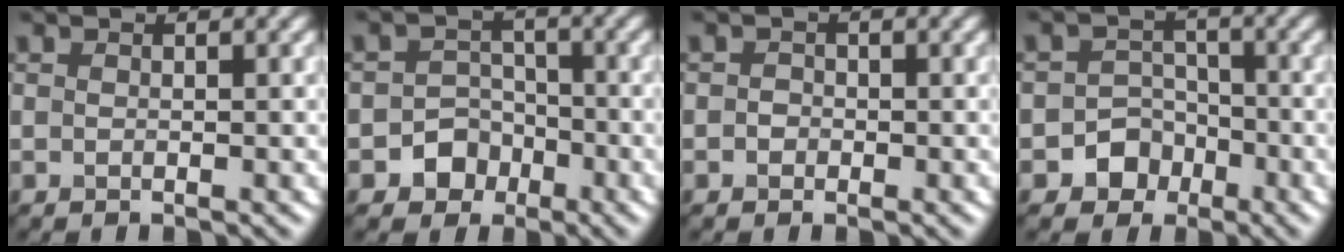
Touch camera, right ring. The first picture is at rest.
{"total": 3.5, "force": [-1.7, 2.9, 0.8], "torque": [0.017, 0.011, -0.037]}
{"total": 0.8, "force": [-0.3, 0.8, 0.2], "torque": [0.001, -0.003, -0.007]}
{"total": 3.9, "force": [-2.0, 3.2, 0.8], "torque": [0.022, 0.008, -0.043]}